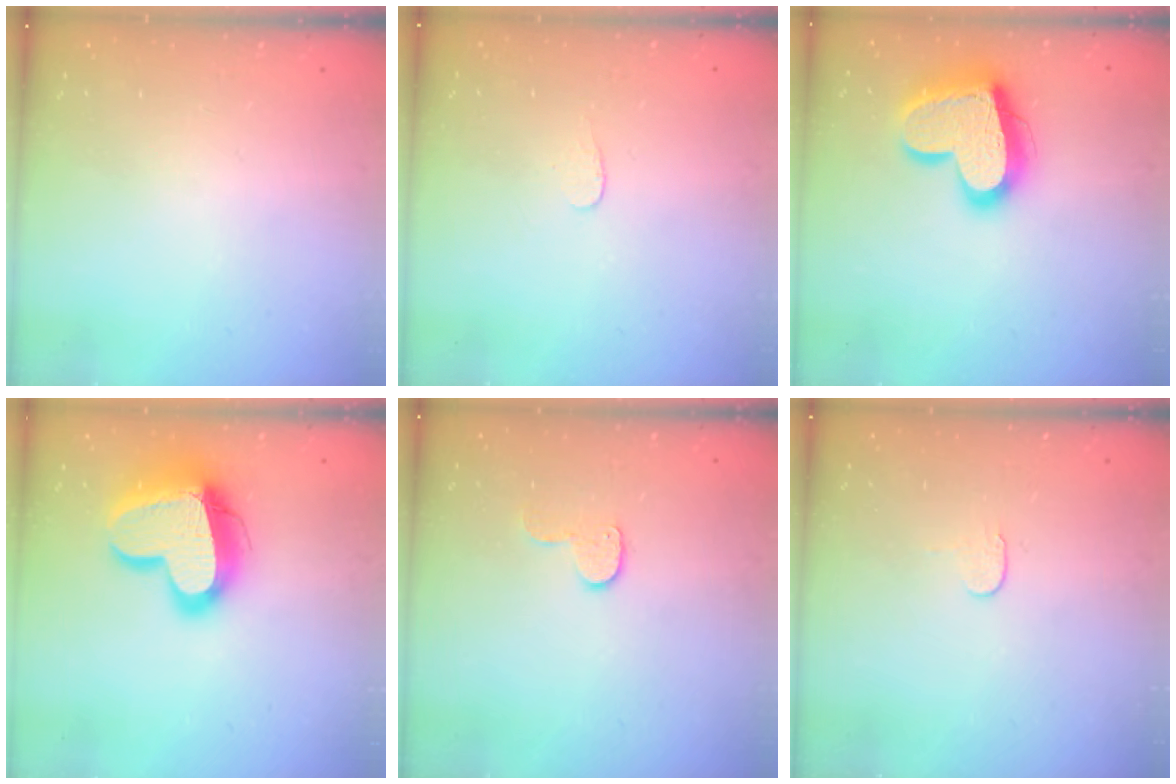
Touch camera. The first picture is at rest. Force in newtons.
{"total": 3.0, "press": 3.0, "slide": 0.2}
{"total": 19.6, "press": 19.6, "slide": 1.5}
{"total": 19.4, "press": 19.3, "slide": 1.7}
{"total": 6.7, "press": 6.7, "slide": 0.4}
{"total": 3.9, "press": 3.8, "slide": 0.4}